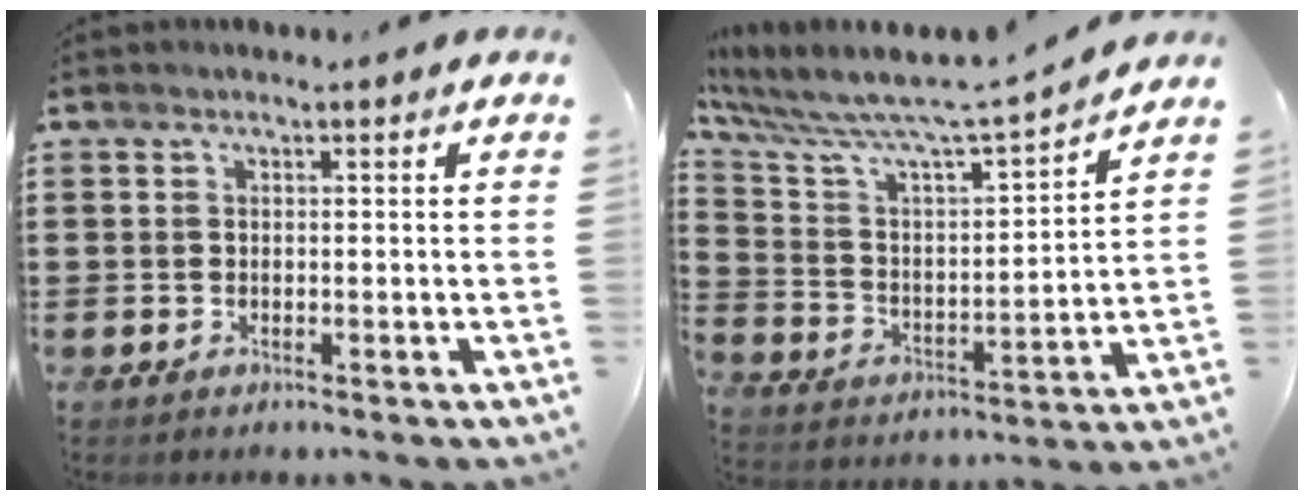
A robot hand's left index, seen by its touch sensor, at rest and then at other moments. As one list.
[{"total": 7.5, "force": [6.8, 0.2, 3.0], "torque": [-0.096, -0.060, 0.107]}]